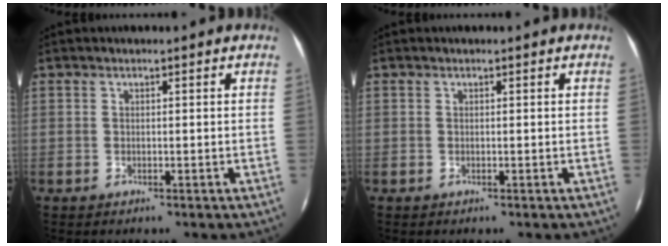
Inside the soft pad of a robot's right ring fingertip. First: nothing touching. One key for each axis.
{"total": 0.0}